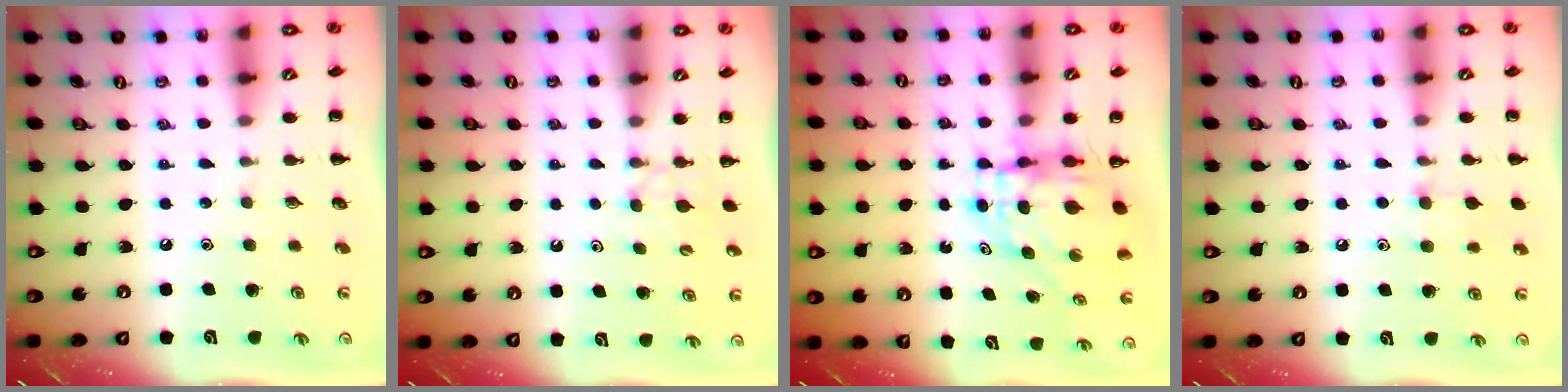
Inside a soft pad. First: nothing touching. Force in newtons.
{"total": 3.7, "press": 3.5, "slide": 1.2}
{"total": 5.9, "press": 5.9, "slide": 0.7}
{"total": 7.0, "press": 6.7, "slide": 2.3}